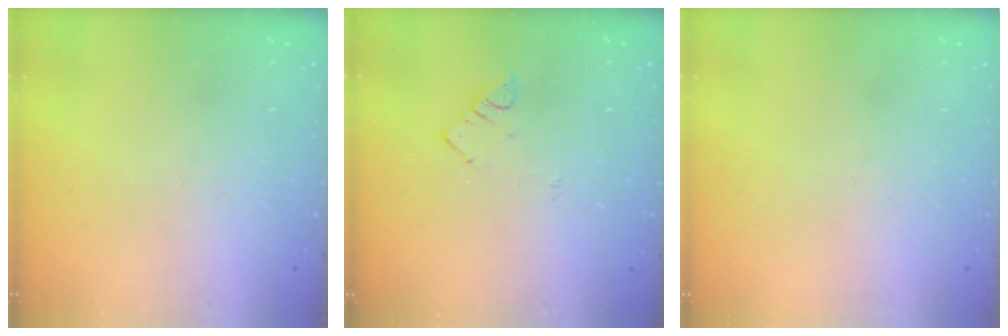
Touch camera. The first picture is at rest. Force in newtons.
{"total": 3.2, "press": 3.1, "slide": 0.4}
{"total": 1.8, "press": 1.8, "slide": 0.1}